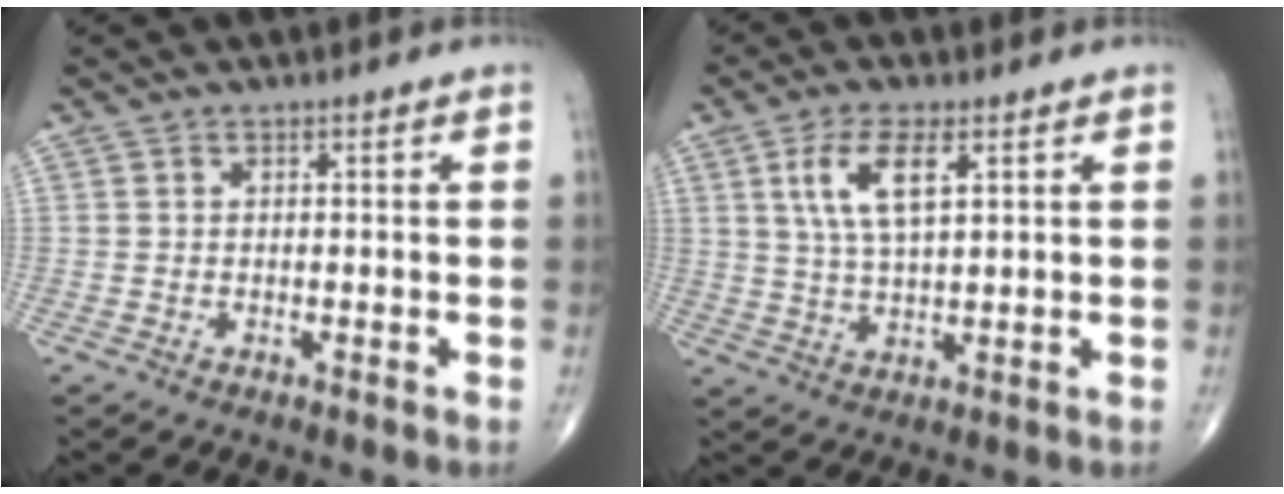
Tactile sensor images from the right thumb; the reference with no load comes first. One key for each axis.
{"total": 8.2, "fx": 3.1, "fy": 3.0, "fz": 6.9, "tx": -0.141, "ty": -0.008, "tz": 0.064}